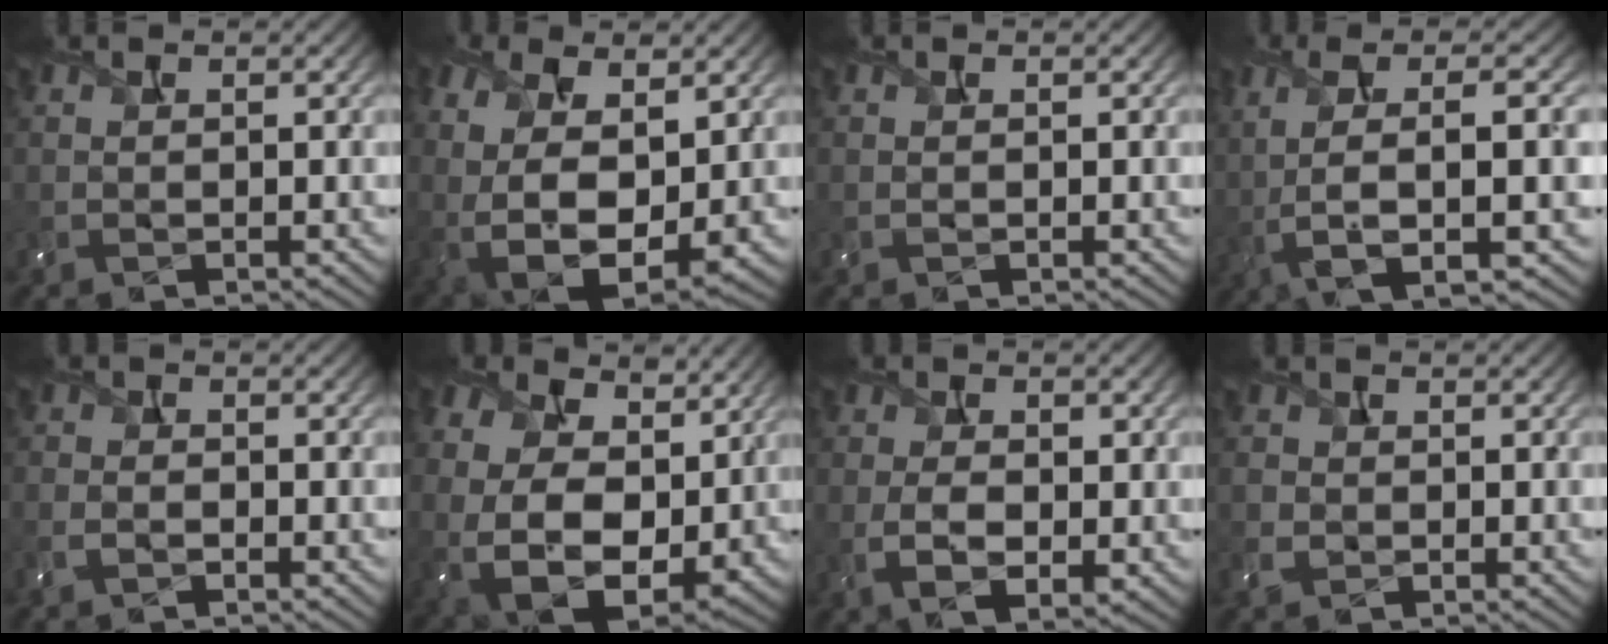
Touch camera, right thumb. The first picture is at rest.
{"total": 12.9, "force": [-1.1, 7.8, 10.2], "torque": [-0.227, -0.039, 0.010]}
{"total": 0.0}
{"total": 9.7, "force": [1.0, 2.4, 9.4], "torque": [-0.176, 0.012, 0.014]}
{"total": 2.5, "force": [-1.6, 1.2, 1.4], "torque": [-0.036, -0.005, -0.038]}
{"total": 14.9, "force": [1.8, 10.5, 10.4], "torque": [-0.239, -0.023, 0.053]}
{"total": 5.4, "force": [-1.0, 2.9, 4.5], "torque": [-0.091, -0.009, -0.015]}
{"total": 2.6, "force": [-0.9, 2.1, 1.3], "torque": [-0.043, -0.006, -0.026]}